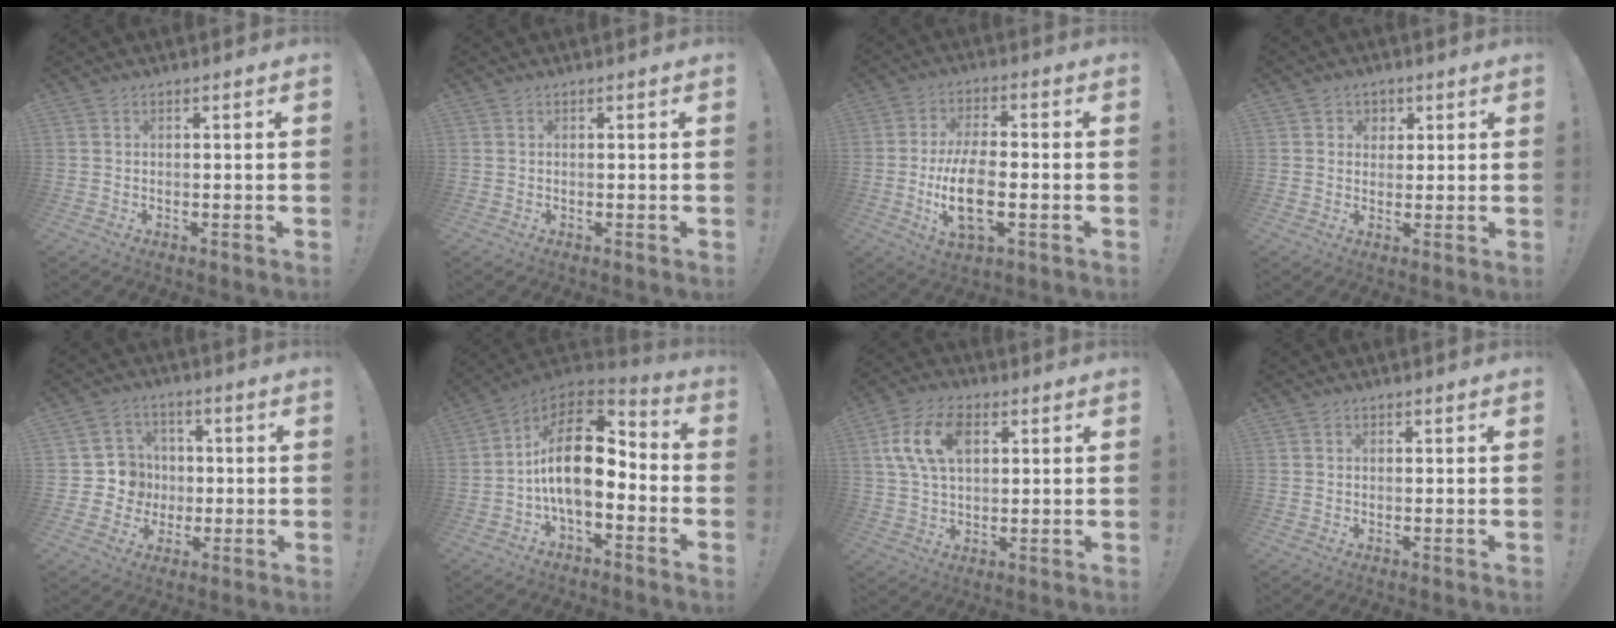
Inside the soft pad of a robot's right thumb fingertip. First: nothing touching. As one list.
[{"total": 0.0}, {"total": 13.0, "force": [-2.4, 5.5, 11.5], "torque": [-0.232, -0.006, -0.047]}, {"total": 4.0, "force": [1.3, 3.7, 0.7], "torque": [-0.002, -0.006, 0.022]}, {"total": 9.3, "force": [-0.5, 9.1, 1.7], "torque": [-0.007, 0.007, 0.000]}, {"total": 18.0, "force": [0.6, 9.1, 15.5], "torque": [-0.275, 0.005, 0.014]}, {"total": 13.2, "force": [4.1, 8.2, 9.4], "torque": [-0.170, 0.004, 0.077]}, {"total": 0.5, "force": [0.2, 0.5, 0.0], "torque": [0.007, -0.001, 0.003]}]